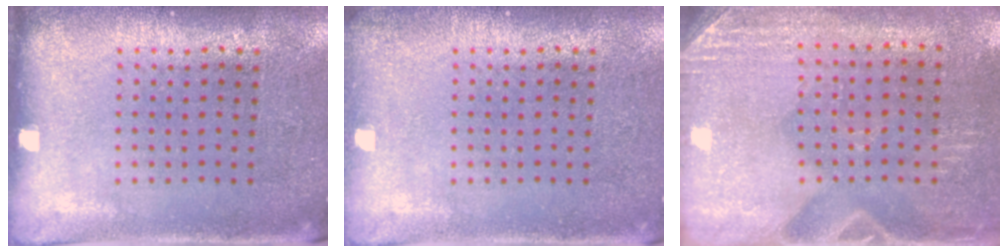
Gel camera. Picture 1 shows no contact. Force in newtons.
{"total": 0.7, "press": 0.7, "slide": 0.0}
{"total": 2.8, "press": 2.5, "slide": 1.2}